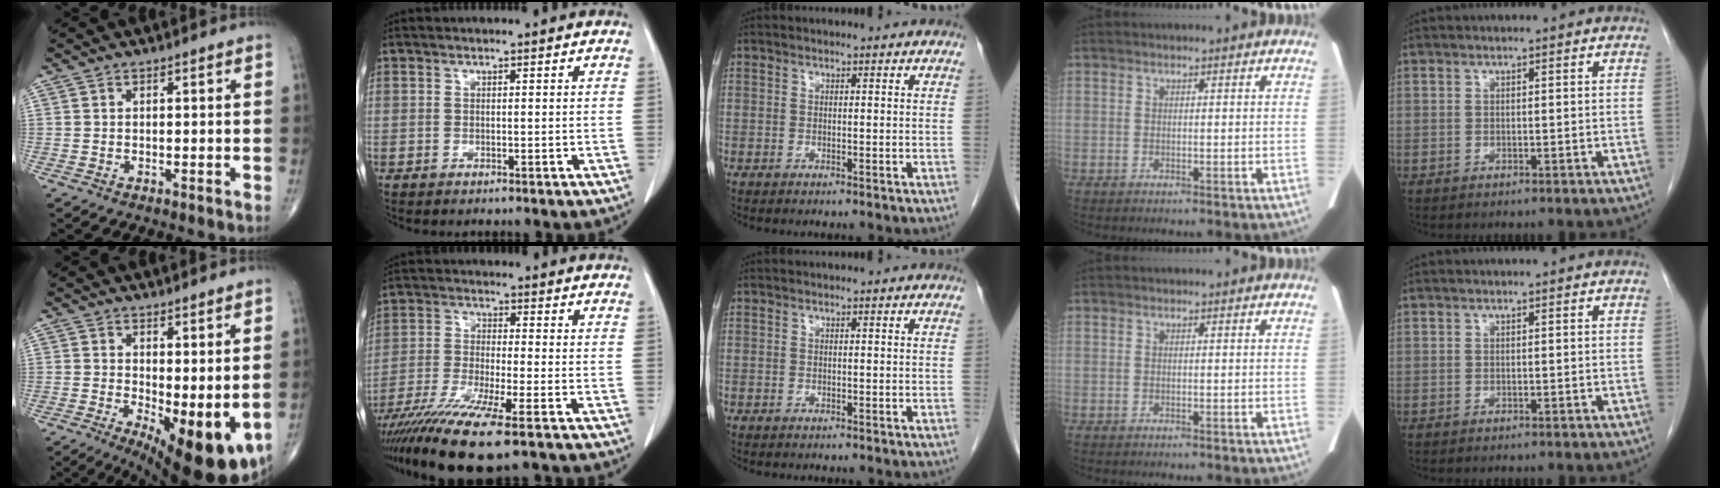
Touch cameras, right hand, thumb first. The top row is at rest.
{"thumb": {"total": 13.6, "force": [-1.9, 5.0, 12.5], "torque": [-0.176, -0.029, -0.011]}, "index": {"total": 12.9, "force": [-9.1, 0.4, 9.1], "torque": [-0.172, -0.031, -0.159]}}